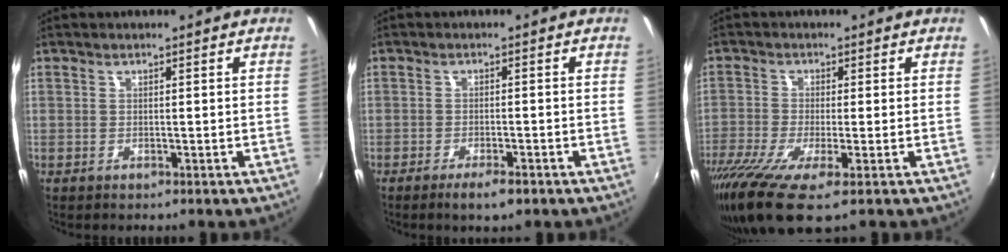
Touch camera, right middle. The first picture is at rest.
{"total": 3.9, "force": [-2.6, 0.9, 2.7], "torque": [-0.061, -0.009, -0.045]}
{"total": 11.4, "force": [-6.9, 2.1, 8.8], "torque": [-0.199, -0.055, -0.129]}